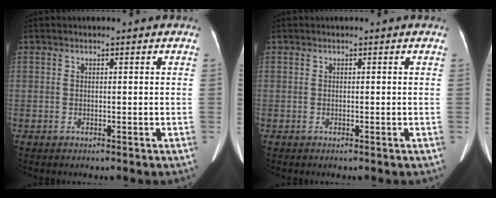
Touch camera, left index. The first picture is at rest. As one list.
[{"total": 0.0}]